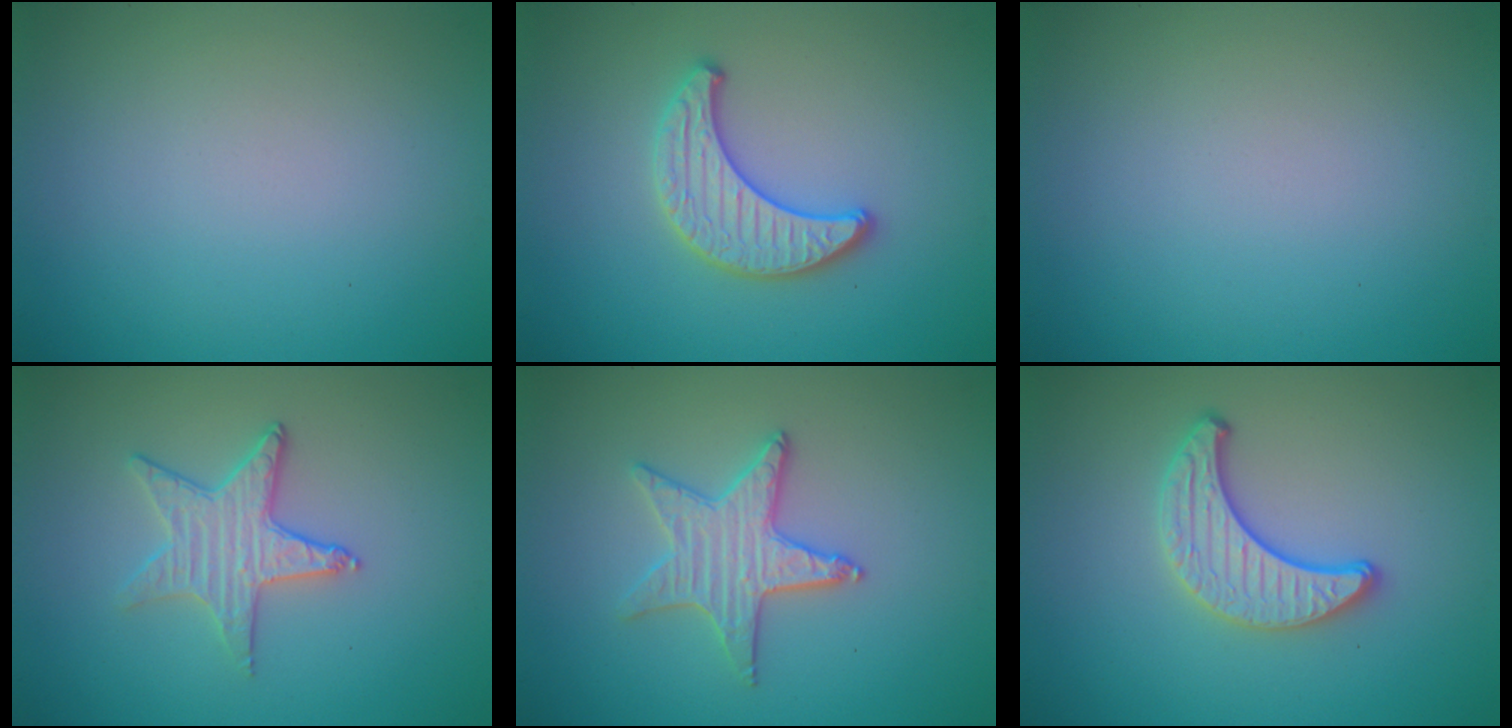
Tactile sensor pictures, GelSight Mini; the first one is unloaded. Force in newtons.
{"total": 3.1, "press": 3.1, "slide": 0.2}
{"total": 0.0}
{"total": 2.8, "press": 2.7, "slide": 0.7}
{"total": 3.0, "press": 3.0, "slide": 0.4}
{"total": 3.5, "press": 3.2, "slide": 1.5}